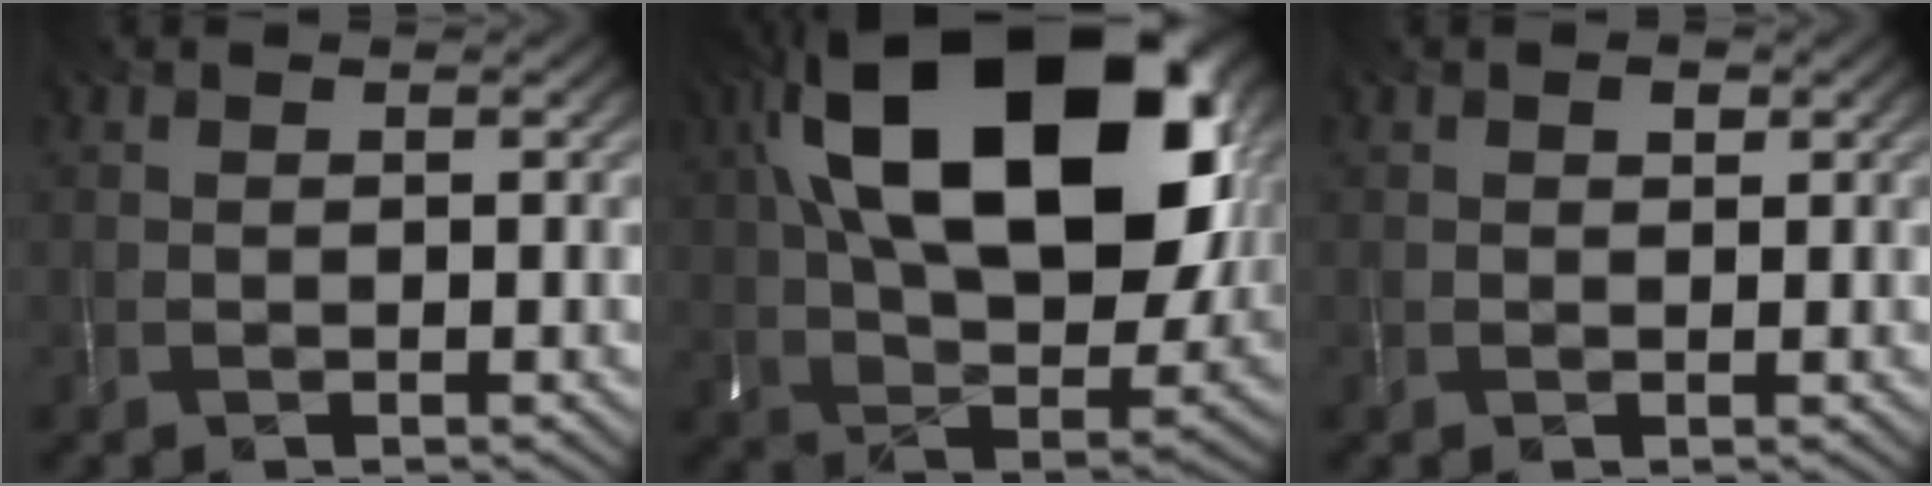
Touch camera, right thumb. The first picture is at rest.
{"total": 23.0, "force": [8.0, 12.8, 17.3], "torque": [-0.341, 0.041, 0.128]}
{"total": 1.2, "force": [0.5, 0.8, 0.7], "torque": [-0.010, 0.000, 0.007]}